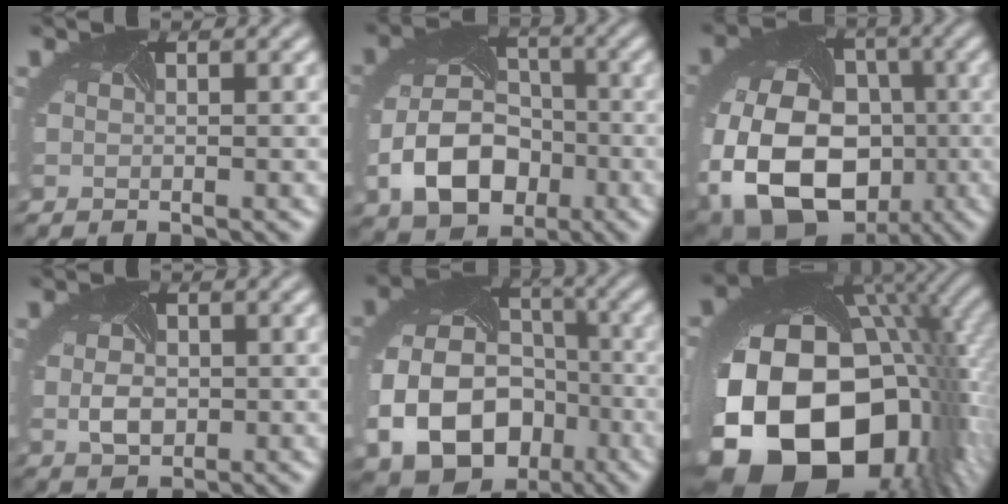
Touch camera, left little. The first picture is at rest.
{"total": 7.6, "force": [-2.7, 5.5, 4.5], "torque": [-0.094, -0.021, -0.044]}
{"total": 18.3, "force": [-4.7, 13.6, 11.2], "torque": [-0.219, -0.047, -0.078]}
{"total": 2.6, "force": [-0.2, 1.9, 1.7], "torque": [-0.037, -0.005, -0.002]}
{"total": 14.4, "force": [-4.9, 11.3, 7.4], "torque": [-0.147, -0.057, -0.078]}
{"total": 22.7, "force": [-5.5, 15.7, 15.5], "torque": [-0.282, -0.083, -0.075]}